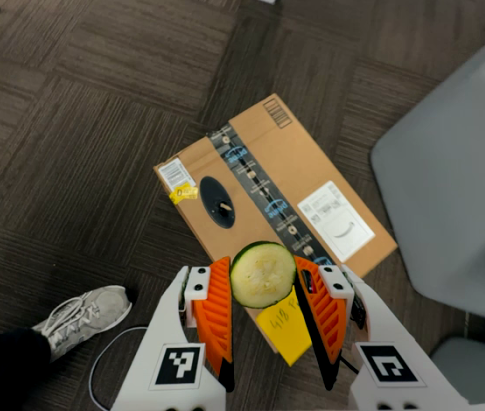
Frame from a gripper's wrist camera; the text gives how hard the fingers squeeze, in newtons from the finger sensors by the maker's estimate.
{"total": 6.6, "left": 7.0, "right": 6.2}